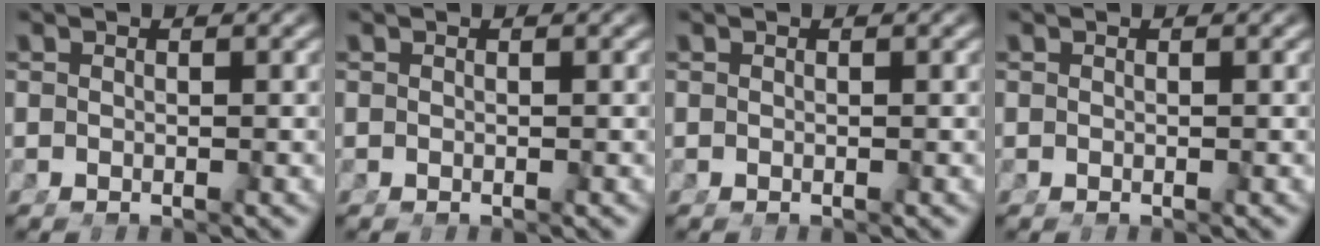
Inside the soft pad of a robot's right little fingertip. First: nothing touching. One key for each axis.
{"total": 0.0}
{"total": 0.0}
{"total": 0.0}